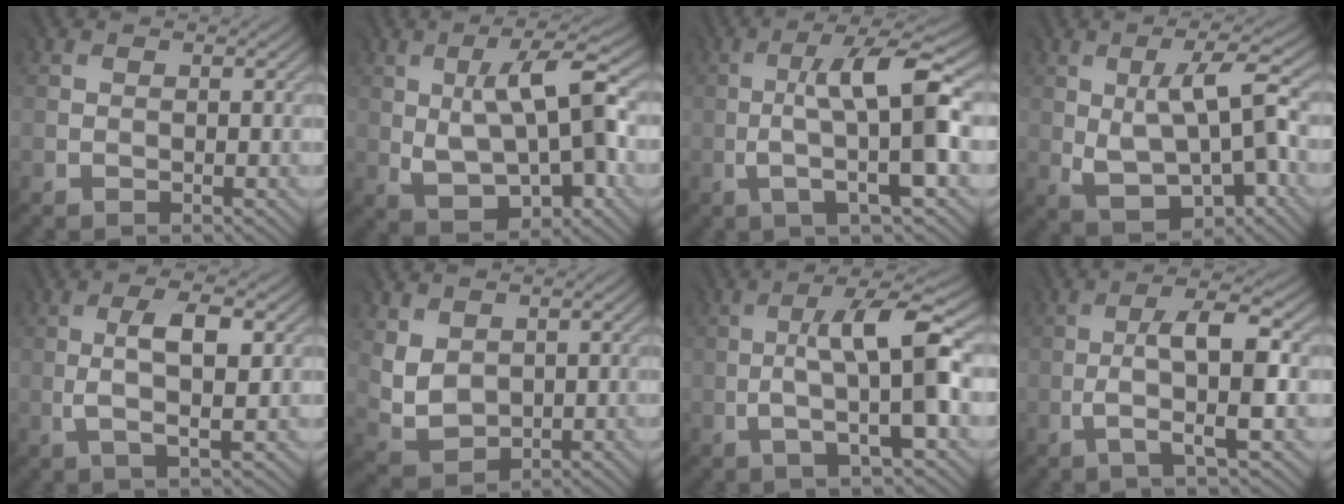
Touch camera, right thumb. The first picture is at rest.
{"total": 9.6, "force": [0.5, 4.0, 8.7], "torque": [-0.155, 0.000, 0.015]}
{"total": 9.2, "force": [-0.2, 1.6, 9.1], "torque": [-0.144, 0.019, -0.006]}
{"total": 8.4, "force": [-0.1, 3.4, 7.6], "torque": [-0.141, -0.001, 0.006]}
{"total": 4.6, "force": [0.4, 1.1, 4.4], "torque": [-0.088, 0.003, 0.006]}
{"total": 5.2, "force": [1.9, 3.9, 2.8], "torque": [-0.084, -0.012, 0.044]}
{"total": 8.5, "force": [-0.5, 1.5, 8.3], "torque": [-0.133, 0.020, -0.014]}
{"total": 6.0, "force": [-1.1, 0.9, 5.9], "torque": [-0.099, 0.016, -0.027]}